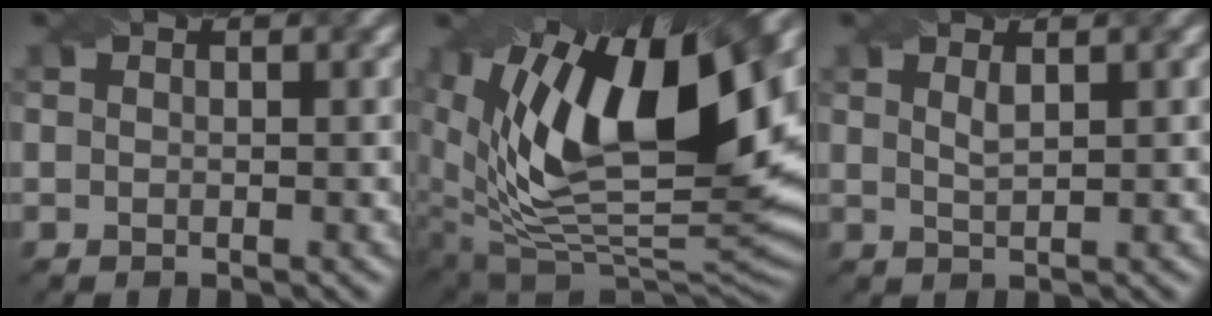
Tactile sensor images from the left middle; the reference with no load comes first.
{"total": 16.5, "force": [6.6, 7.8, 13.0], "torque": [-0.240, 0.011, 0.115]}
{"total": 1.2, "force": [0.6, 0.3, 1.0], "torque": [-0.017, -0.001, 0.012]}